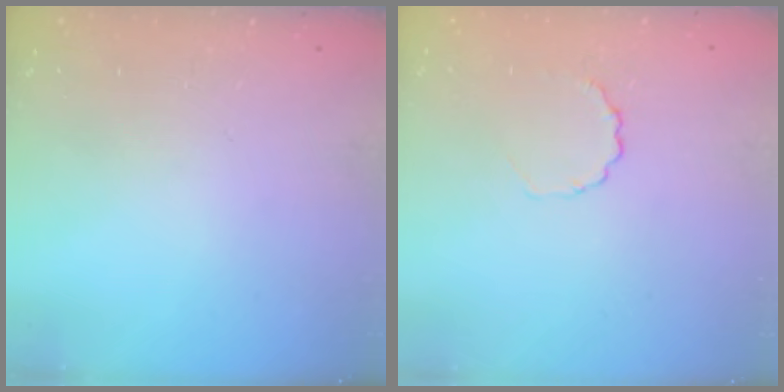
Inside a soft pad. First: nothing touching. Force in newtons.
{"total": 2.6, "press": 2.3, "slide": 1.0}